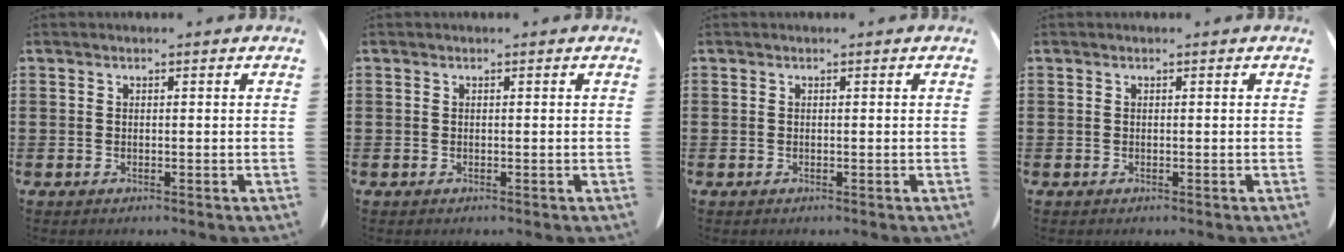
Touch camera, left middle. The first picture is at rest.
{"total": 0.0}
{"total": 0.0}
{"total": 0.0}